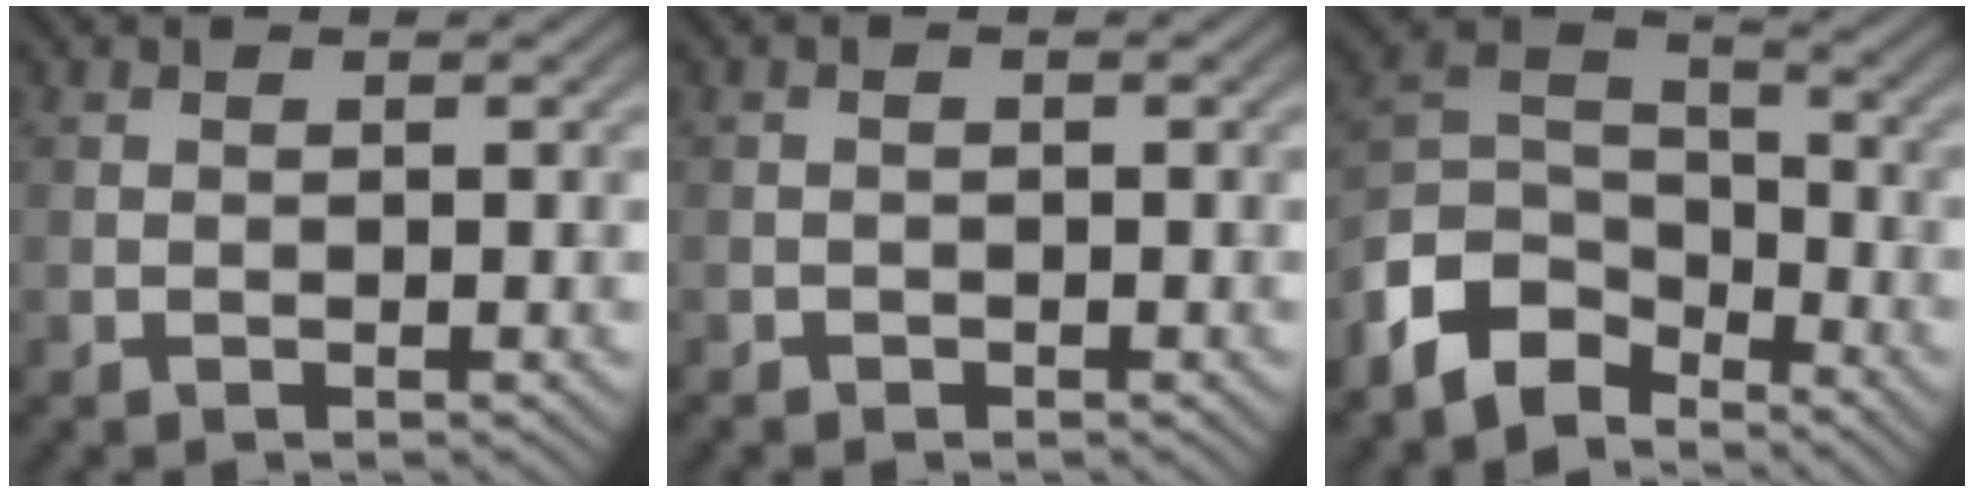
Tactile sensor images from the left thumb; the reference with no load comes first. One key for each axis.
{"total": 0.7, "fx": -0.5, "fy": 0.5, "fz": 0.1, "tx": -0.002, "ty": -0.001, "tz": -0.010}
{"total": 8.9, "fx": -6.2, "fy": 4.9, "fz": 4.0, "tx": -0.082, "ty": -0.002, "tz": -0.143}